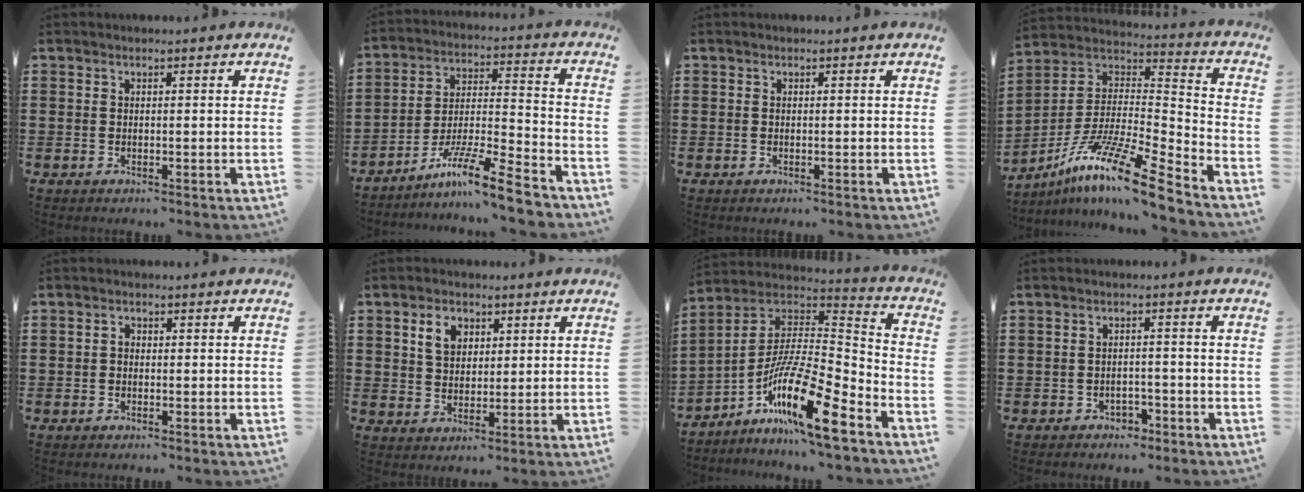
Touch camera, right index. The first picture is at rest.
{"total": 12.0, "force": [-9.4, 0.9, 7.5], "torque": [-0.118, 0.015, -0.177]}
{"total": 0.0}
{"total": 14.2, "force": [-10.4, 1.1, 9.6], "torque": [-0.178, 0.017, -0.198]}
{"total": 1.0, "force": [-0.3, 0.7, 0.6], "torque": [-0.013, 0.001, -0.006]}
{"total": 4.8, "force": [1.9, 3.5, 2.8], "torque": [-0.059, 0.011, 0.031]}
{"total": 15.3, "force": [-9.1, 2.5, 12.1], "torque": [-0.234, -0.001, -0.170]}
{"total": 1.9, "force": [-1.8, 0.8, 0.2], "torque": [-0.011, -0.001, -0.038]}